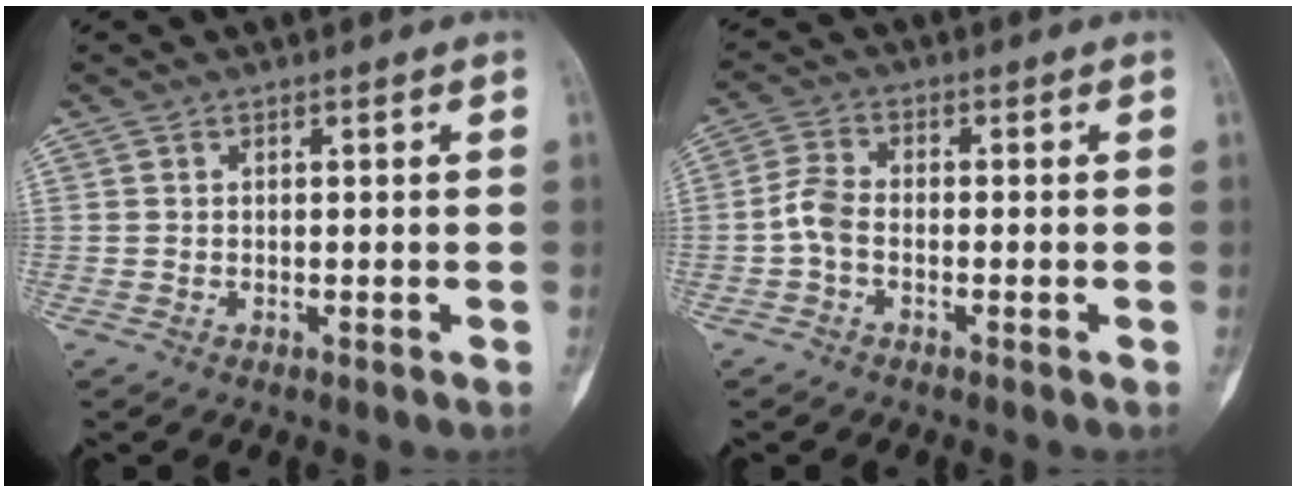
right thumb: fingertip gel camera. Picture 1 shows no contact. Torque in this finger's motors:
{"motor_torque": [0.21, -0.03, 0.24, -0.23, 0.09]}